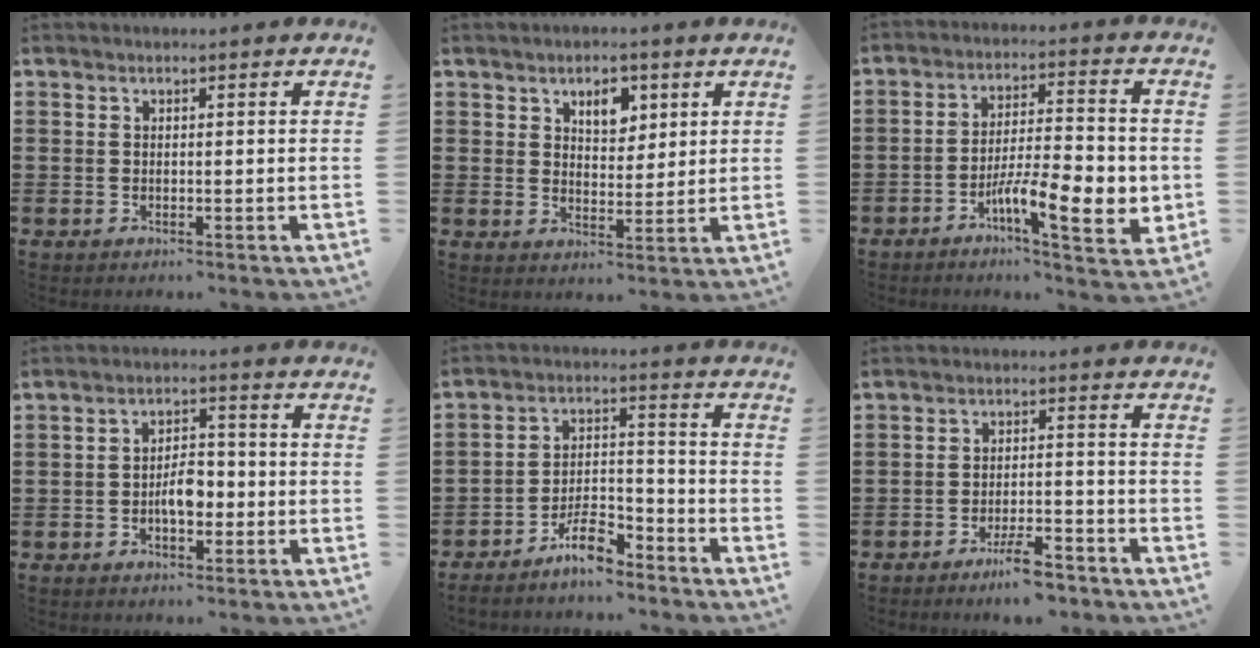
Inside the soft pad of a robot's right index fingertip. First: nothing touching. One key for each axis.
{"total": 4.6, "fx": 2.6, "fy": 2.9, "fz": 2.4, "tx": -0.044, "ty": 0.007, "tz": 0.043}
{"total": 10.8, "fx": -3.9, "fy": 3.2, "fz": 9.6, "tx": -0.153, "ty": 0.004, "tz": -0.064}
{"total": 4.9, "fx": -1.2, "fy": 2.4, "fz": 4.0, "tx": -0.071, "ty": 0.003, "tz": -0.026}
{"total": 7.3, "fx": -5.8, "fy": 2.1, "fz": 3.8, "tx": -0.072, "ty": 0.014, "tz": -0.108}
{"total": 5.1, "fx": -4.2, "fy": 0.6, "fz": 2.9, "tx": -0.047, "ty": 0.002, "tz": -0.074}